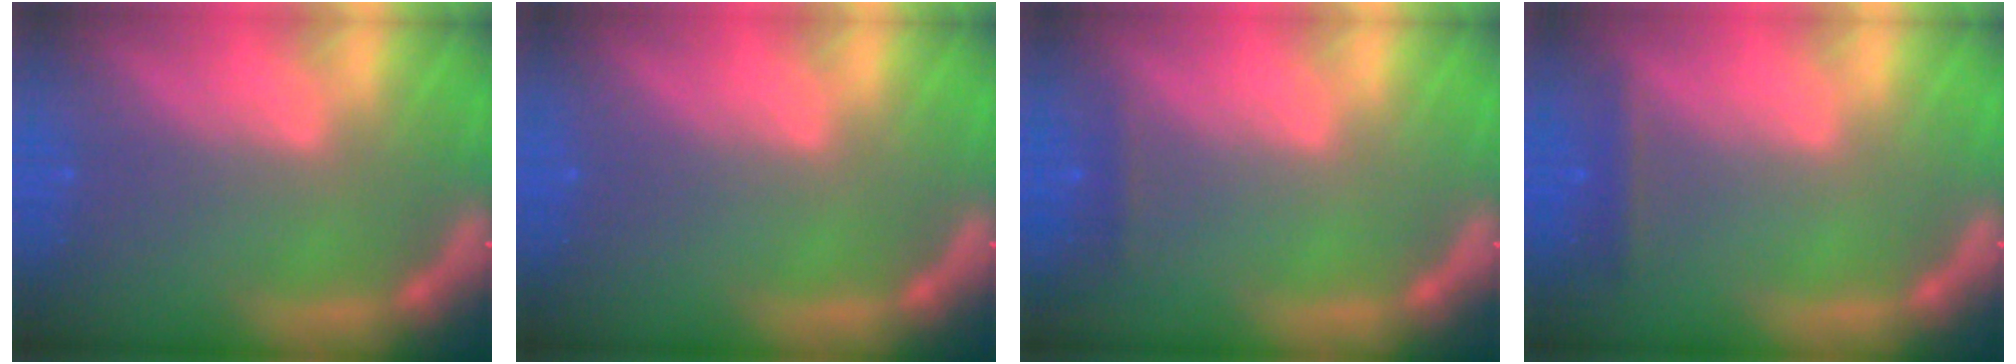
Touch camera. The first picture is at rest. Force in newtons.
{"total": 0.0}
{"total": 0.9}
{"total": 1.4}